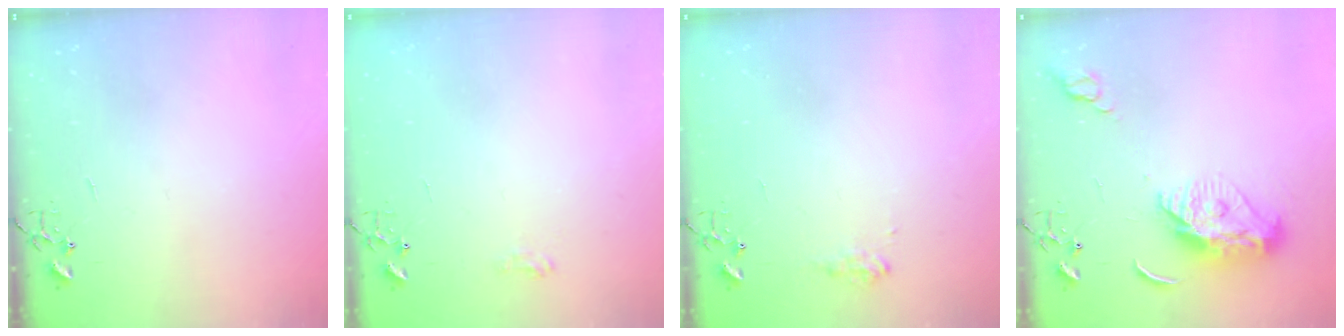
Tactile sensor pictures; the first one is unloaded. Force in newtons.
{"total": 6.5, "press": 6.5, "slide": 0.6}
{"total": 7.7, "press": 7.7, "slide": 0.4}
{"total": 10.9, "press": 10.9, "slide": 0.9}